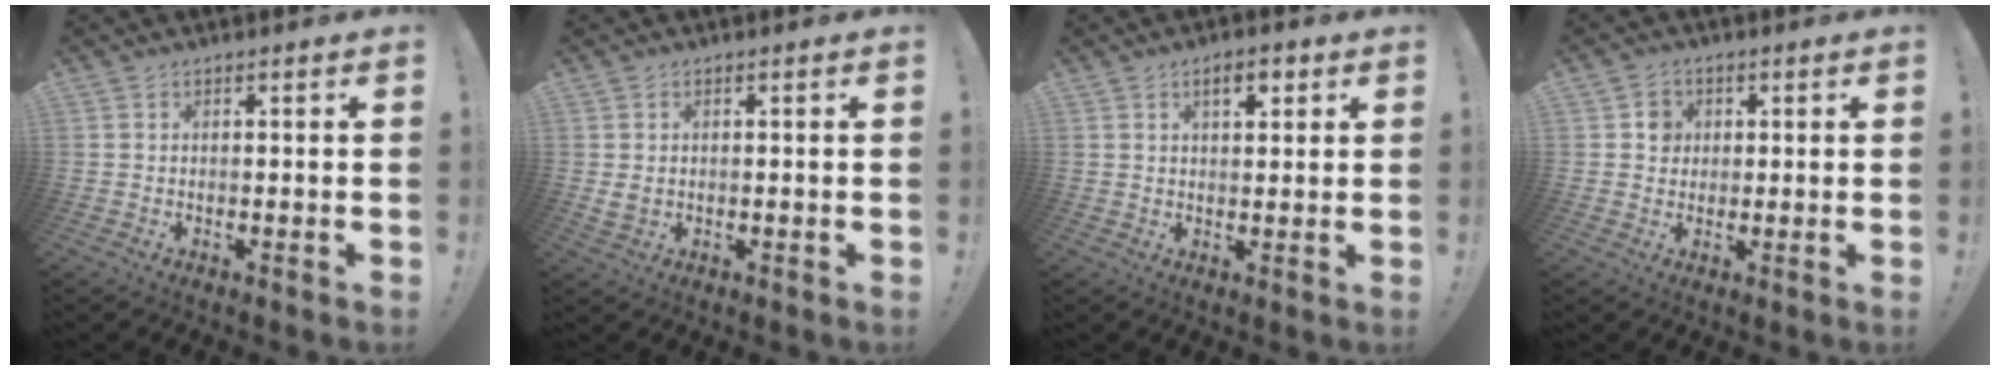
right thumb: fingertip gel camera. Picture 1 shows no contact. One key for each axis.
{"total": 2.2, "fx": 0.7, "fy": 1.8, "fz": 1.2, "tx": -0.022, "ty": 0.005, "tz": 0.014}
{"total": 4.8, "fx": 2.4, "fy": 2.1, "fz": 3.6, "tx": -0.040, "ty": -0.007, "tz": 0.034}
{"total": 4.6, "fx": 1.0, "fy": 4.2, "fz": 1.4, "tx": -0.008, "ty": 0.001, "tz": 0.015}